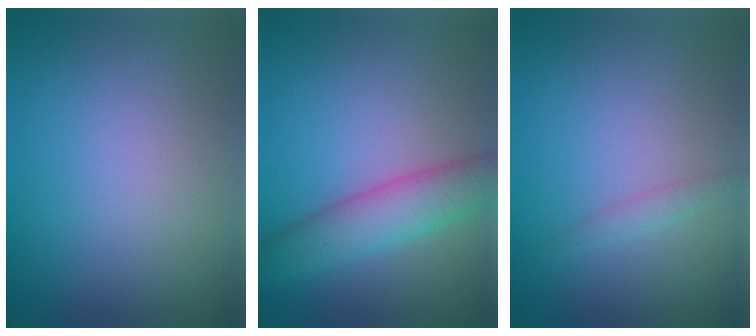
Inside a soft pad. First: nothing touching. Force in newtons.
{"total": 4.8, "press": 4.8, "slide": 0.2}
{"total": 1.0, "press": 1.0, "slide": 0.0}